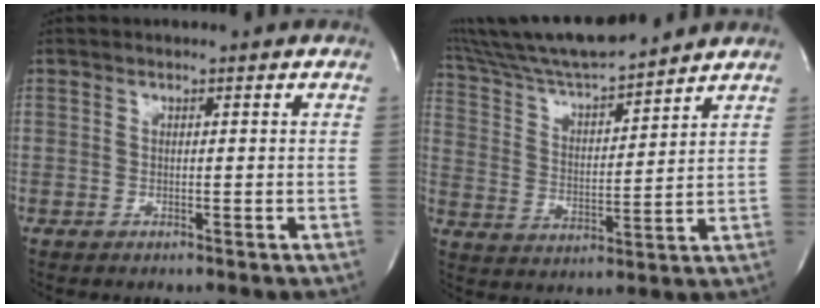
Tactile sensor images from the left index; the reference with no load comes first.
{"total": 15.2, "force": [13.9, 1.0, 6.1], "torque": [-0.118, 0.008, 0.249]}